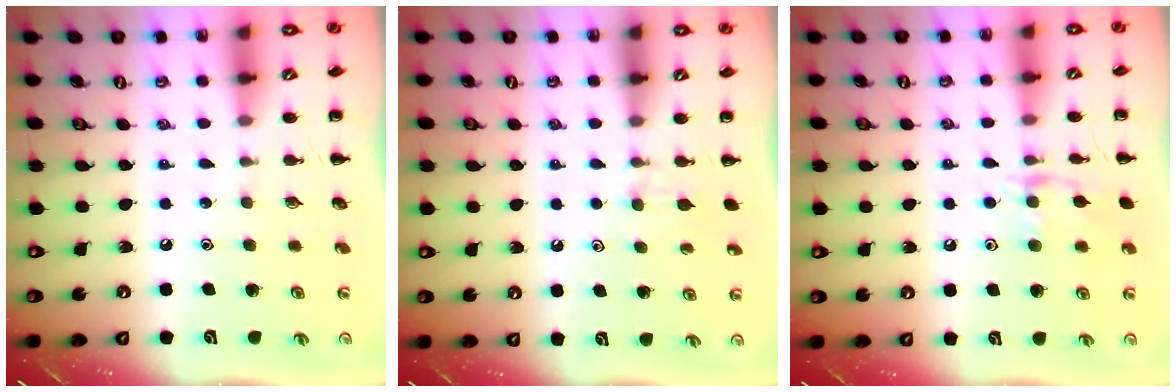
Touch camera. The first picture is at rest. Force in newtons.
{"total": 3.9, "press": 3.7, "slide": 1.2}
{"total": 9.7, "press": 9.7, "slide": 0.8}